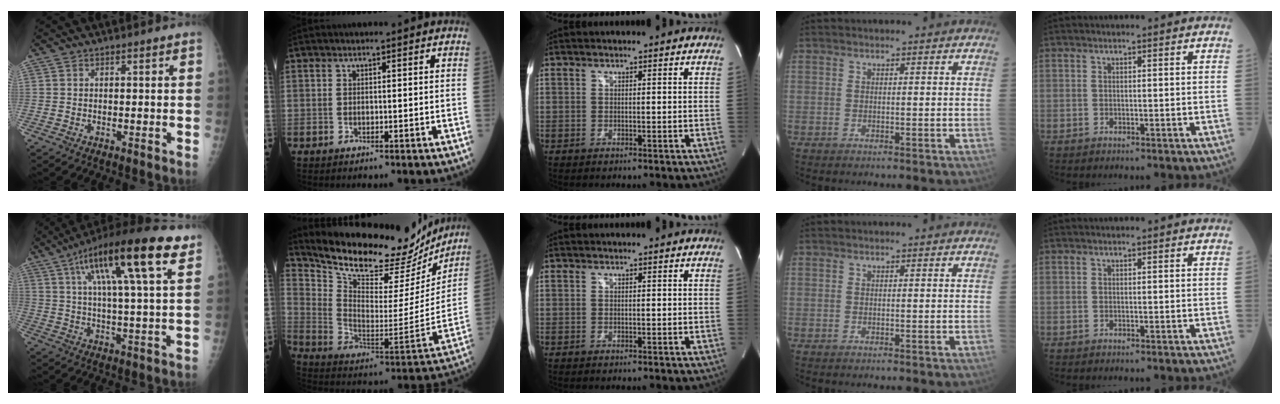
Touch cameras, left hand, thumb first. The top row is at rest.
{"thumb": {"total": 20.3, "force": [9.7, 3.9, 17.5], "torque": [-0.277, 0.001, 0.152]}, "index": {"total": 23.8, "force": [21.7, 6.3, 7.5], "torque": [-0.125, -0.043, 0.312]}}